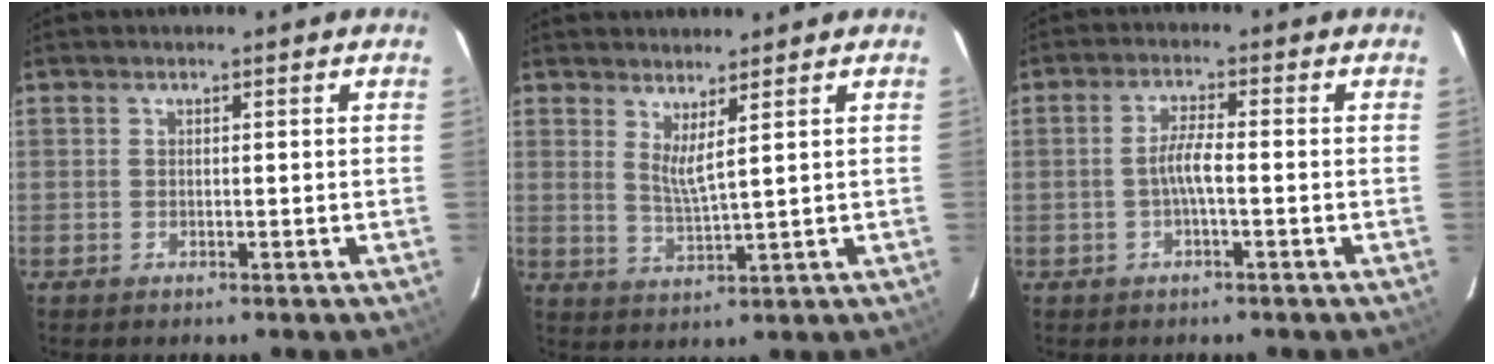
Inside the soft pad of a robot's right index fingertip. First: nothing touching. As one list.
[{"total": 3.8, "force": [2.4, -0.3, 2.9], "torque": [-0.055, -0.013, 0.040]}, {"total": 3.6, "force": [-1.0, 0.3, 3.4], "torque": [-0.070, 0.006, -0.018]}]